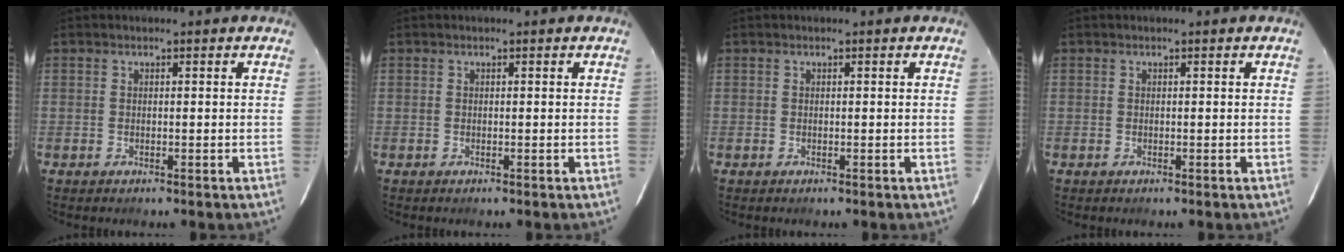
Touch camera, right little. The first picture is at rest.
{"total": 0.0}
{"total": 0.0}
{"total": 0.0}